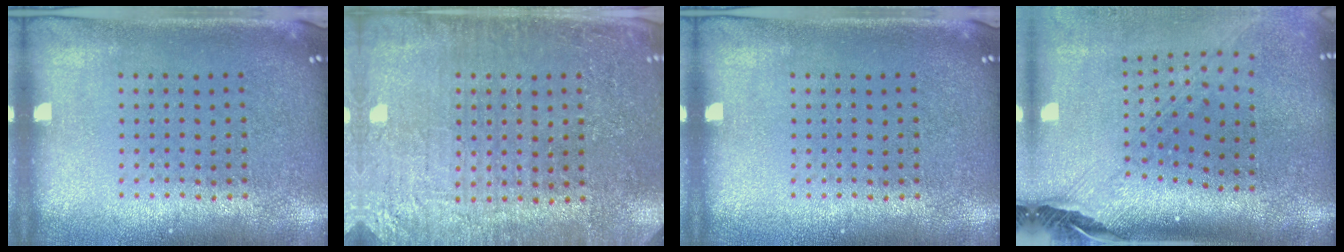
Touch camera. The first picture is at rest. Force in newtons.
{"total": 3.3, "press": 3.2, "slide": 0.6}
{"total": 0.0}
{"total": 3.0, "press": 2.2, "slide": 2.1}